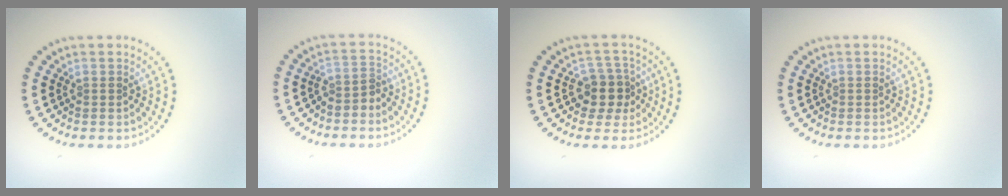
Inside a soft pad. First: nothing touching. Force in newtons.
{"total": 1.9, "press": 1.5, "slide": 1.1}
{"total": 2.9, "press": 2.6, "slide": 1.4}
{"total": 0.0}